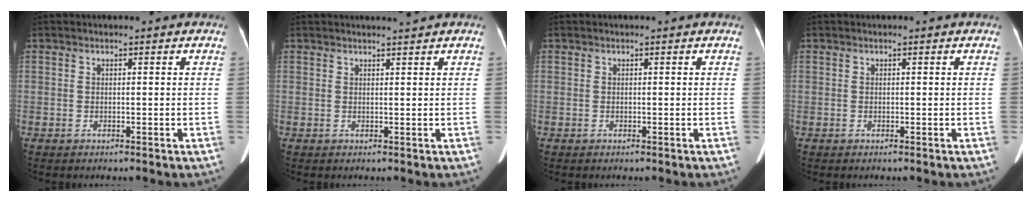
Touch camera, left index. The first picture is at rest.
{"total": 1.5, "force": [1.4, -0.5, 0.4], "torque": [-0.008, -0.002, 0.025]}
{"total": 0.0}
{"total": 0.0}